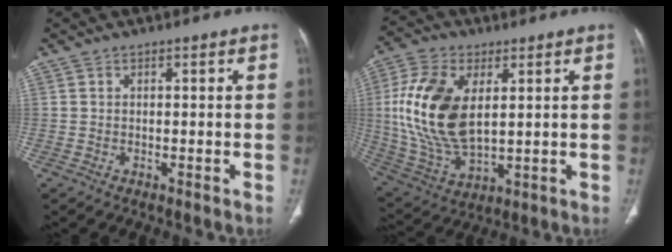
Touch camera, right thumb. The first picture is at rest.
{"total": 18.6, "force": [3.5, 10.2, 15.2], "torque": [-0.310, -0.016, 0.074]}